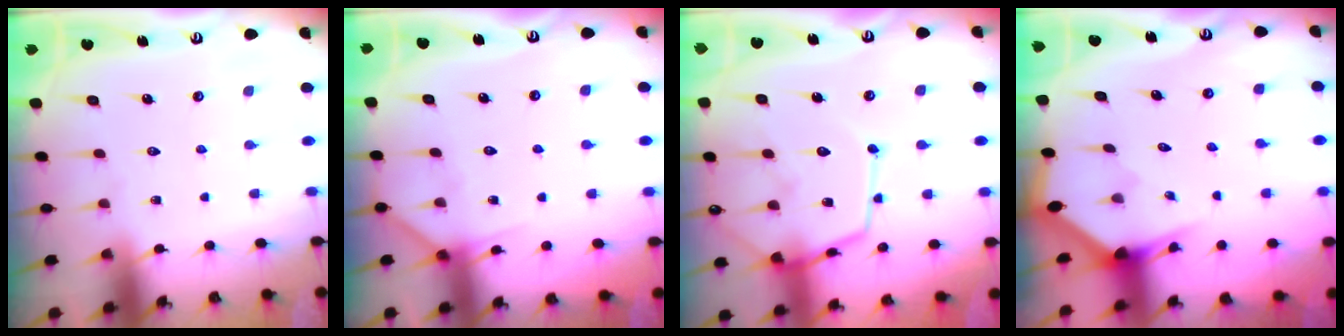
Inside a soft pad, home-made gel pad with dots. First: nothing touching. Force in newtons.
{"total": 5.6, "press": 5.6, "slide": 0.6}
{"total": 12.9, "press": 12.9, "slide": 1.0}
{"total": 2.3, "press": 2.3, "slide": 0.1}